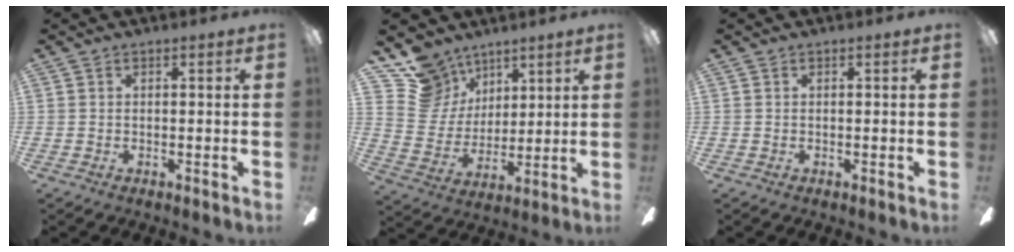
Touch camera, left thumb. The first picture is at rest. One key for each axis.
{"total": 13.5, "fx": 9.7, "fy": 9.1, "fz": 2.6, "tx": -0.076, "ty": -0.059, "tz": 0.196}
{"total": 0.0}